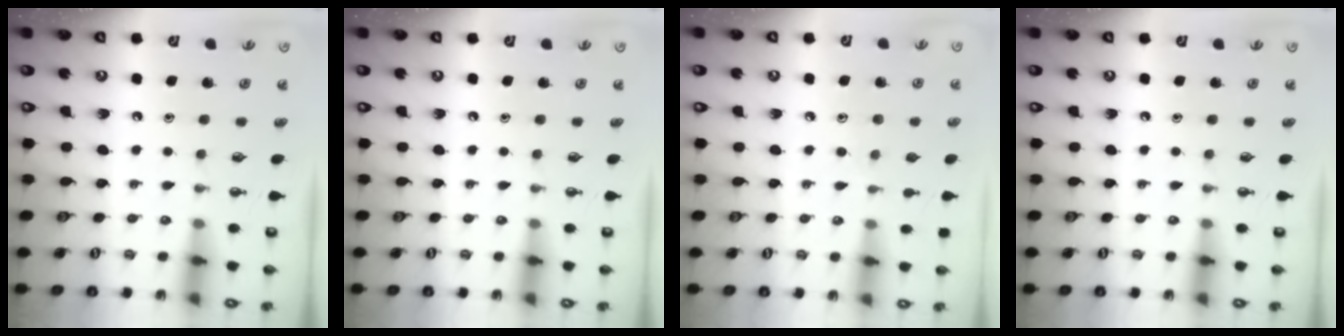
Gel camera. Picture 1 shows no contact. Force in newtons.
{"total": 0.0}
{"total": 6.0, "press": 5.9, "slide": 0.7}
{"total": 0.0}